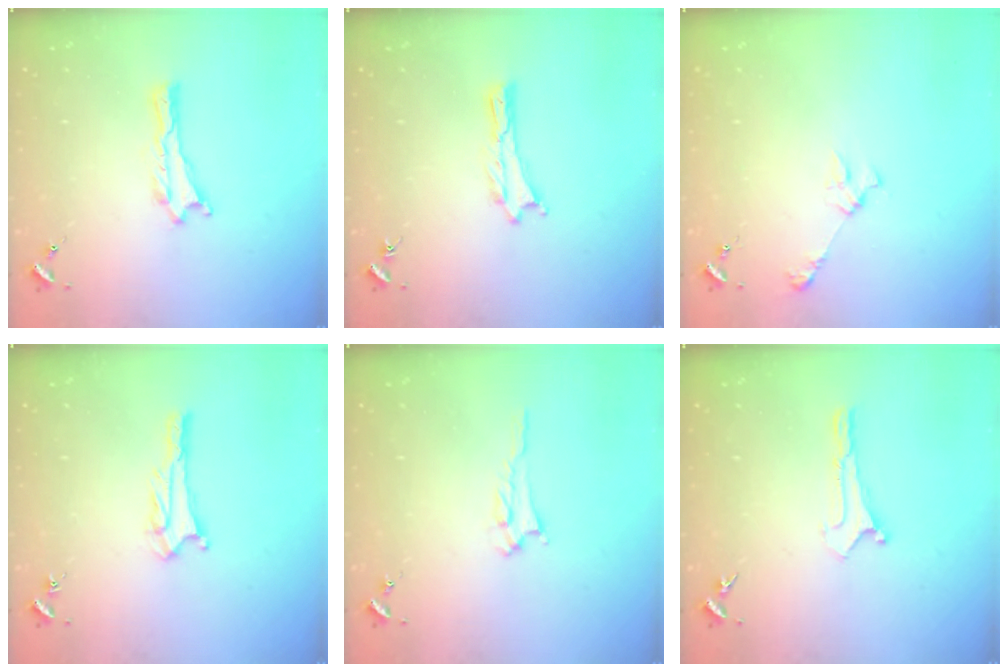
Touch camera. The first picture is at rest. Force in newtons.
{"total": 0.0}
{"total": 2.4, "press": 2.4, "slide": 0.3}
{"total": 2.8, "press": 2.8, "slide": 0.2}
{"total": 2.2, "press": 2.2, "slide": 0.3}
{"total": 0.0}